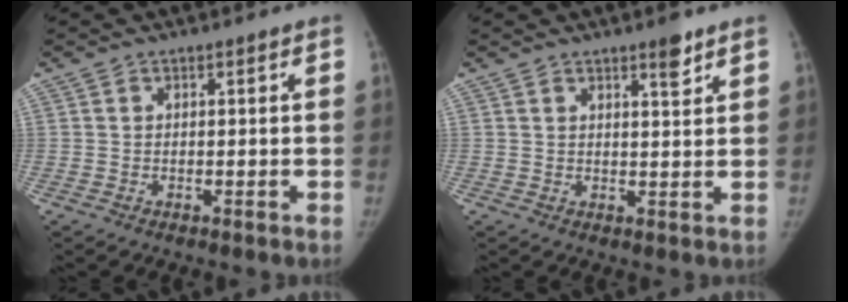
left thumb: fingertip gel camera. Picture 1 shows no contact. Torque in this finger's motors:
{"motor_torque": [0.04, -0.33, 0.85, -0.57, 0.10]}